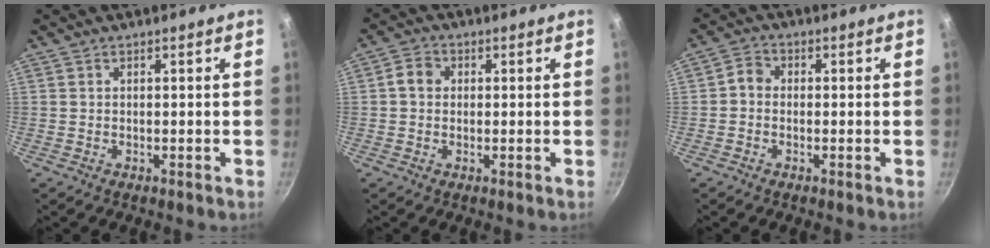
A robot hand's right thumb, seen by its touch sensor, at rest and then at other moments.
{"total": 3.5, "force": [0.4, 3.0, 1.8], "torque": [-0.025, 0.007, -0.001]}
{"total": 2.8, "force": [-0.5, 2.3, 1.4], "torque": [-0.022, 0.010, -0.021]}